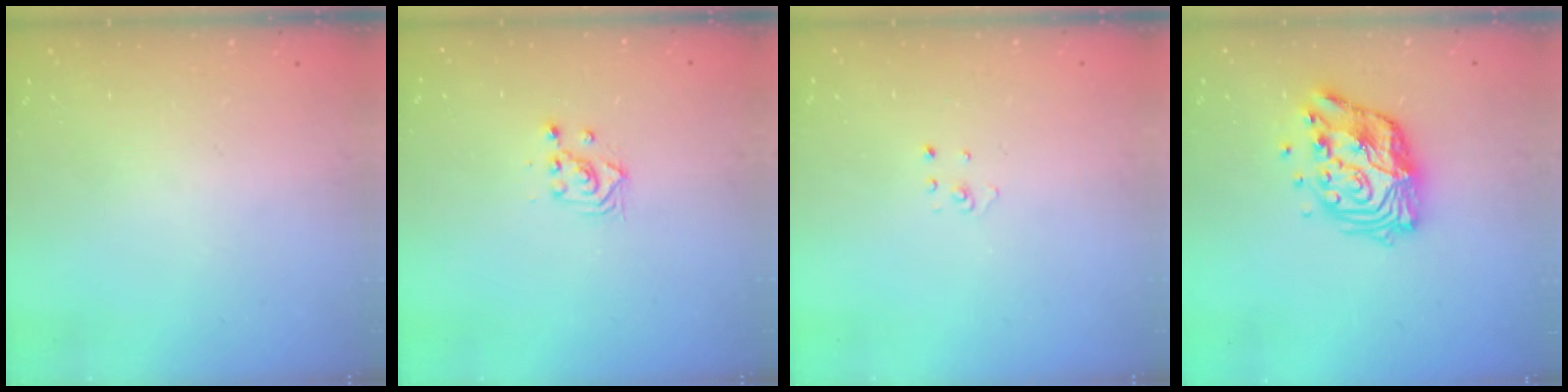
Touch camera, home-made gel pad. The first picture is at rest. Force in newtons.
{"total": 2.3, "press": 2.3, "slide": 0.2}
{"total": 1.5, "press": 1.5, "slide": 0.1}
{"total": 13.3, "press": 13.2, "slide": 1.1}